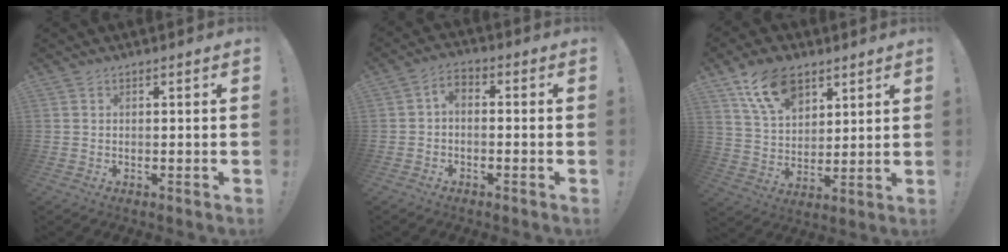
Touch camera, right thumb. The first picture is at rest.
{"total": 3.4, "force": [-1.3, 1.9, 2.5], "torque": [-0.054, 0.007, -0.025]}
{"total": 13.8, "force": [8.6, 8.1, 7.2], "torque": [-0.132, -0.033, 0.165]}